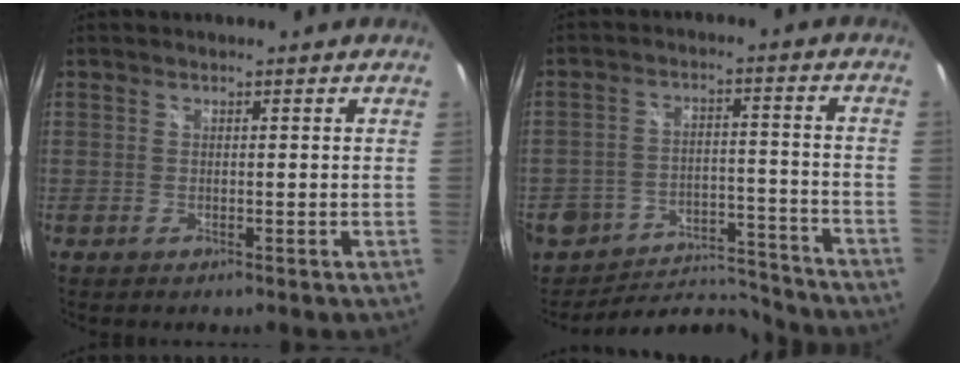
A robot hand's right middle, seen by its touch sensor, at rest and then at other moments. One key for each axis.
{"total": 11.8, "fx": -10.4, "fy": 5.2, "fz": 2.0, "tx": -0.052, "ty": 0.011, "tz": -0.143}